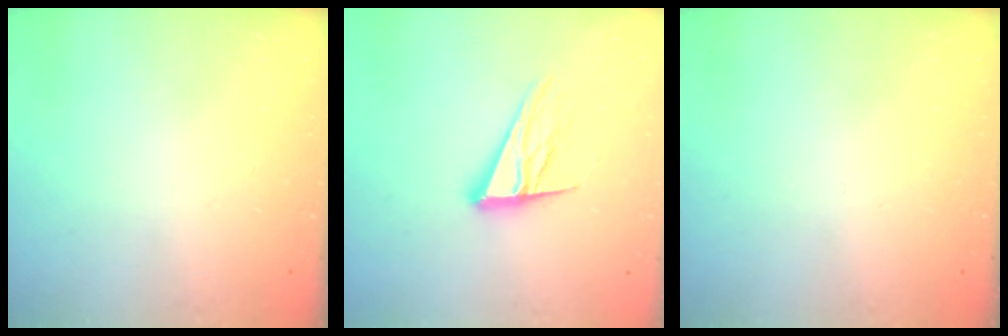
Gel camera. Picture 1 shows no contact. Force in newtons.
{"total": 13.3, "press": 13.1, "slide": 2.5}
{"total": 0.0}